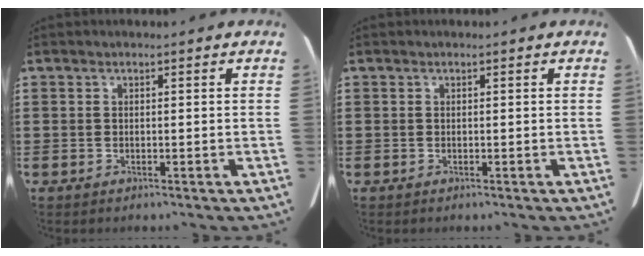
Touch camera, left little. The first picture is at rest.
{"total": 0.0}